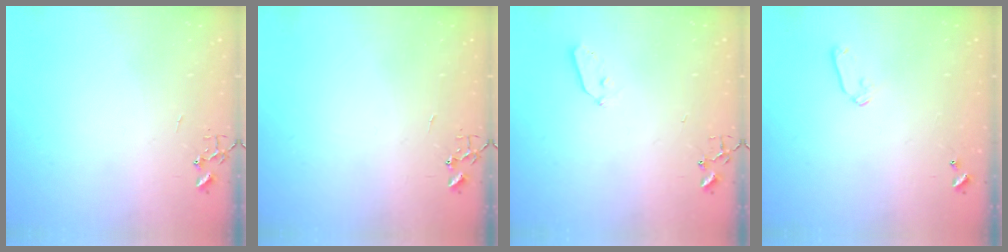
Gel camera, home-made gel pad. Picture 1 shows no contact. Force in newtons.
{"total": 0.0}
{"total": 3.2, "press": 3.2, "slide": 0.5}
{"total": 6.8, "press": 6.7, "slide": 1.0}